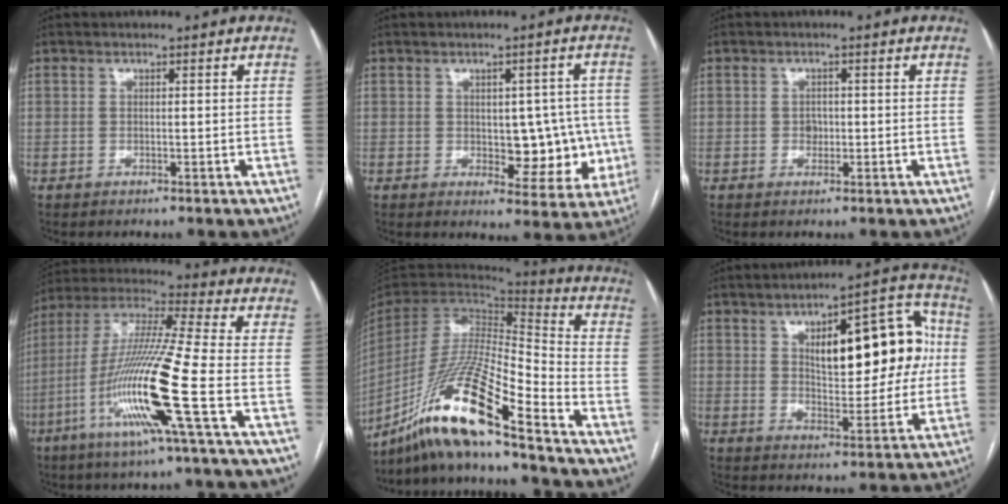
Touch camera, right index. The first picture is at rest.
{"total": 8.7, "force": [-0.7, 4.7, 7.3], "torque": [-0.068, 0.014, 0.002]}
{"total": 1.6, "force": [-0.1, 1.3, 0.9], "torque": [-0.012, 0.003, 0.000]}
{"total": 17.6, "force": [-6.0, -1.2, 16.5], "torque": [-0.333, -0.019, -0.124]}
{"total": 19.0, "force": [-13.8, 0.2, 13.1], "torque": [-0.274, -0.027, -0.260]}
{"total": 17.0, "force": [3.6, 6.6, 15.3], "torque": [-0.197, 0.038, 0.057]}